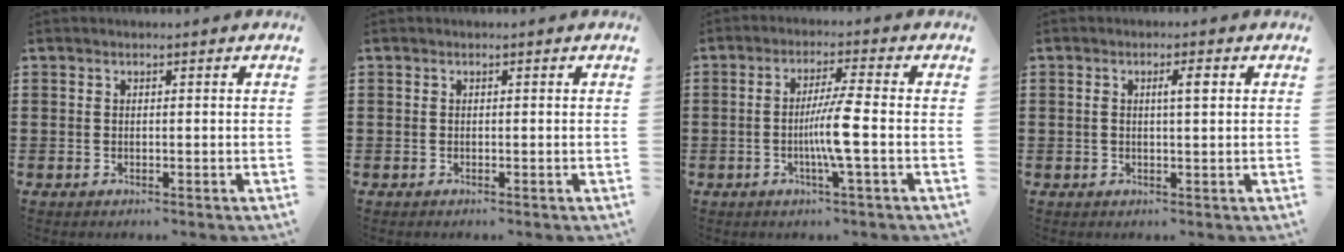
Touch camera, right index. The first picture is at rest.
{"total": 0.0}
{"total": 6.1, "force": [-1.4, -0.7, 5.9], "torque": [-0.109, -0.012, -0.032]}
{"total": 2.5, "force": [0.6, 0.4, 2.4], "torque": [-0.040, -0.001, 0.005]}